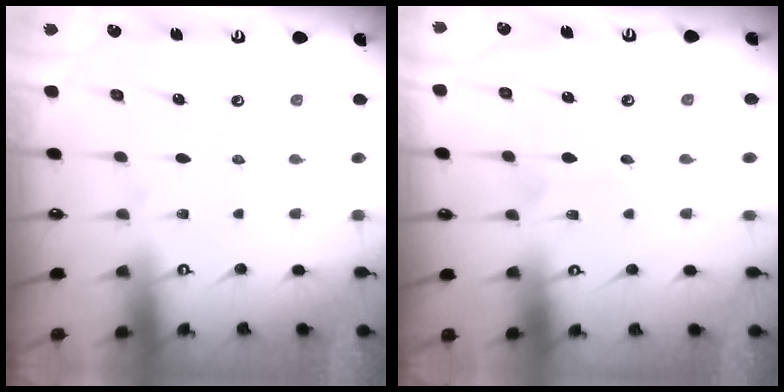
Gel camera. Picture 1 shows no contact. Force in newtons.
{"total": 2.1, "press": 2.1, "slide": 0.2}